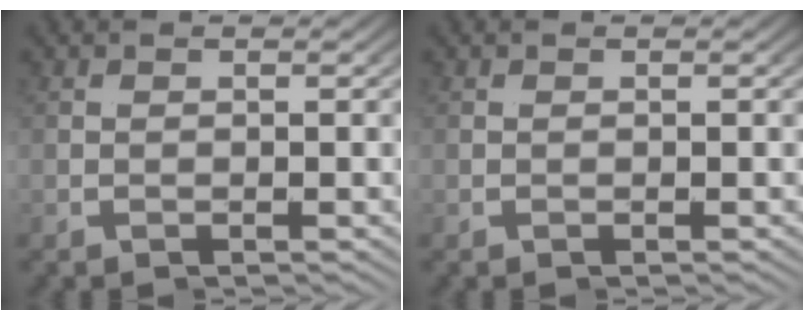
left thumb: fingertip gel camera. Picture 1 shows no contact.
{"total": 0.0}